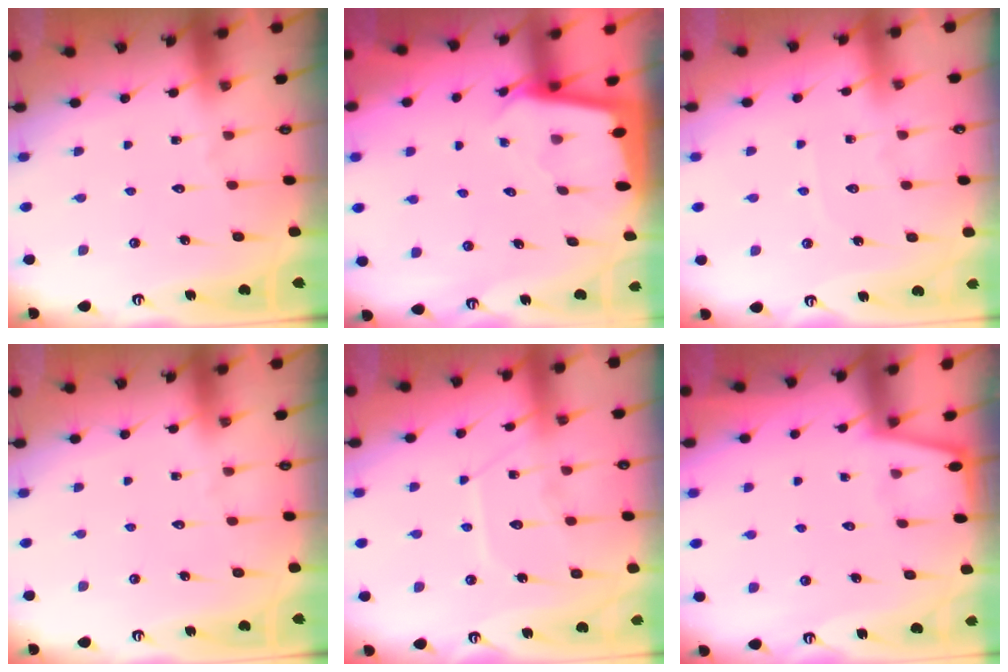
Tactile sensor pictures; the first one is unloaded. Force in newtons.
{"total": 1.8, "press": 1.8, "slide": 0.1}
{"total": 2.5, "press": 2.5, "slide": 0.3}
{"total": 0.0}
{"total": 10.2, "press": 10.2, "slide": 0.9}
{"total": 1.1, "press": 1.1, "slide": 0.1}